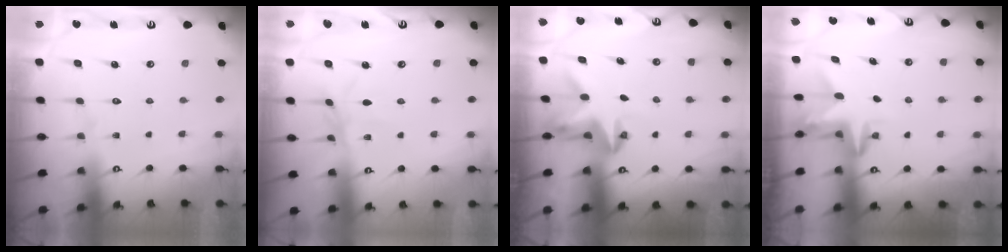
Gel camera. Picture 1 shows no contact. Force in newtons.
{"total": 3.3, "press": 3.3, "slide": 0.1}
{"total": 3.2, "press": 3.2, "slide": 0.0}
{"total": 3.2, "press": 3.2, "slide": 0.3}